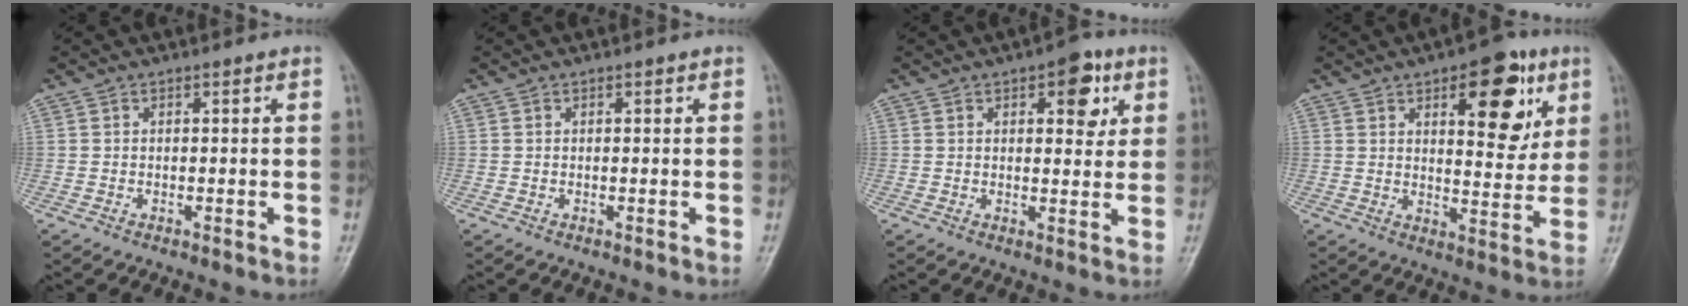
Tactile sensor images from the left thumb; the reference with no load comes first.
{"total": 0.8, "force": [0.2, 0.4, 0.6], "torque": [-0.007, 0.001, 0.004]}
{"total": 7.9, "force": [3.2, 3.9, 6.0], "torque": [-0.045, -0.007, 0.035]}
{"total": 14.3, "force": [6.1, 6.3, 11.3], "torque": [-0.107, -0.024, 0.081]}